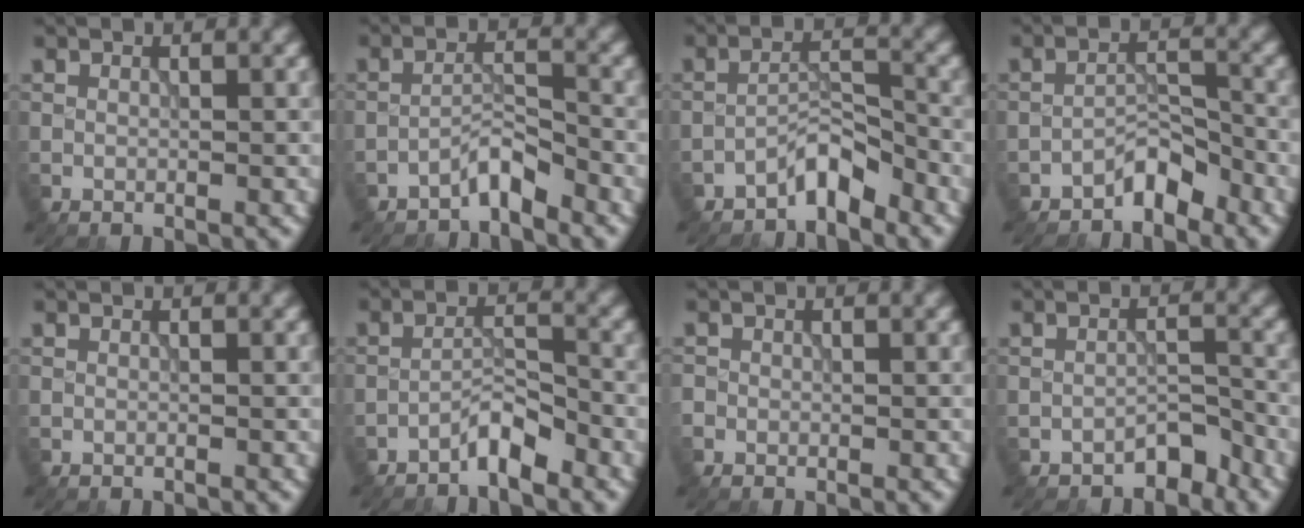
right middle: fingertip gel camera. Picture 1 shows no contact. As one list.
[{"total": 2.5, "force": [-2.2, 0.3, 1.1], "torque": [-0.016, 0.014, -0.044]}, {"total": 3.1, "force": [-2.6, 0.7, 1.4], "torque": [-0.018, 0.019, -0.049]}, {"total": 2.7, "force": [-2.3, 0.9, 1.1], "torque": [-0.011, 0.016, -0.042]}, {"total": 0.0}, {"total": 2.7, "force": [-2.2, 0.5, 1.4], "torque": [-0.023, 0.013, -0.044]}, {"total": 0.7, "force": [-0.3, 0.7, 0.0], "torque": [0.003, -0.006, -0.008]}, {"total": 2.3, "force": [-2.0, 0.8, 0.8], "torque": [-0.007, 0.013, -0.031]}]